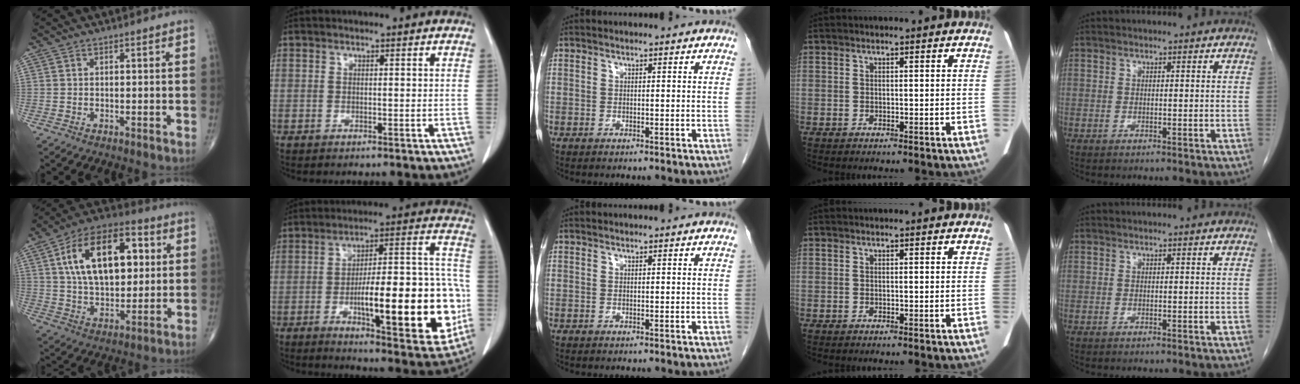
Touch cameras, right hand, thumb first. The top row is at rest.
{"thumb": {"total": 21.4, "force": [5.3, 11.8, 17.0], "torque": [-0.254, 0.005, 0.086]}, "index": {"total": 23.9, "force": [-5.2, 5.8, 22.6], "torque": [-0.271, 0.020, -0.061]}}